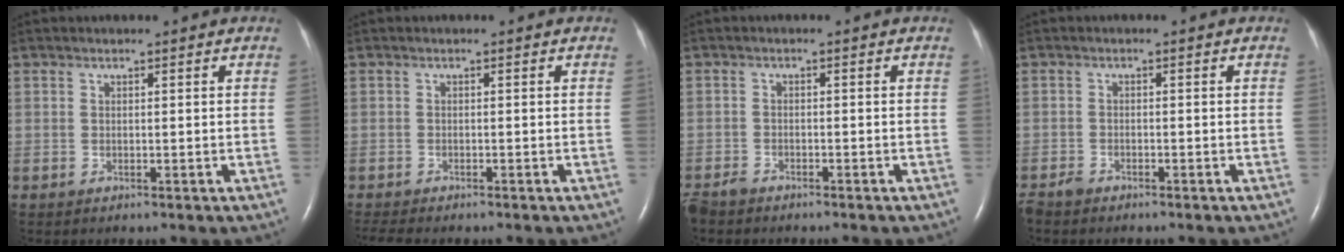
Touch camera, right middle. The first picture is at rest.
{"total": 4.3, "force": [-3.7, 0.7, 2.0], "torque": [-0.031, -0.008, -0.053]}
{"total": 3.0, "force": [-2.7, 0.9, 0.8], "torque": [-0.019, -0.007, -0.049]}
{"total": 1.8, "force": [-1.7, 0.5, 0.4], "torque": [-0.014, -0.004, -0.027]}